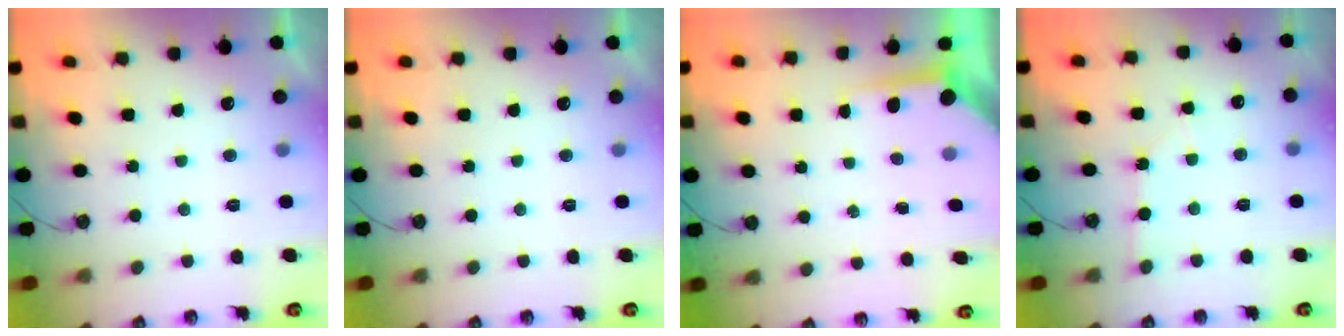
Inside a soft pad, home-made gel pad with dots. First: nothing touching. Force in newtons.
{"total": 0.0}
{"total": 5.2, "press": 5.1, "slide": 0.6}
{"total": 2.3, "press": 2.3, "slide": 0.4}